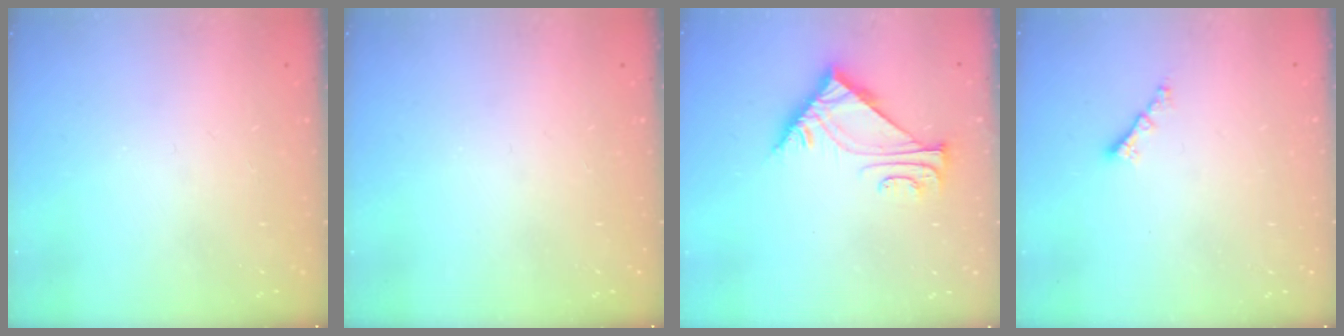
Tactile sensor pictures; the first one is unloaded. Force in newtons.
{"total": 0.0}
{"total": 6.0, "press": 6.0, "slide": 0.2}
{"total": 1.8, "press": 1.8, "slide": 0.2}